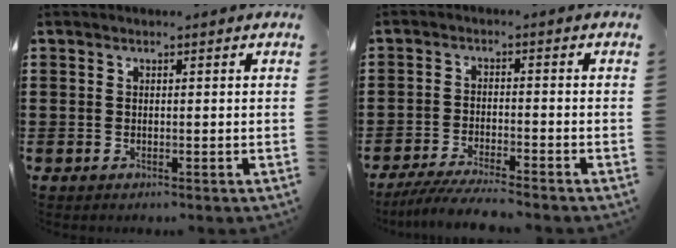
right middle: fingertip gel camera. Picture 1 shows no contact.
{"total": 4.7, "force": [-4.4, -0.1, 1.6], "torque": [-0.042, -0.017, -0.087]}